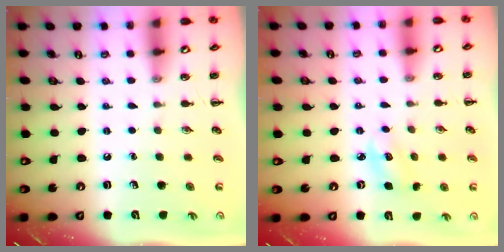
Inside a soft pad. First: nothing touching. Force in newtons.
{"total": 4.9, "press": 4.8, "slide": 1.2}